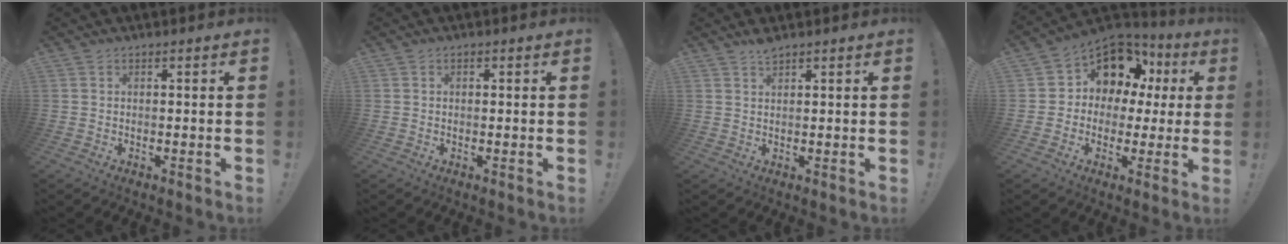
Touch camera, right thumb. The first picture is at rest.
{"total": 0.6, "force": [0.0, 0.5, 0.3], "torque": [-0.008, 0.003, 0.000]}
{"total": 2.4, "force": [2.0, 0.4, 1.3], "torque": [-0.020, -0.008, 0.034]}
{"total": 12.0, "force": [5.3, 9.1, 5.7], "torque": [-0.080, -0.043, 0.107]}